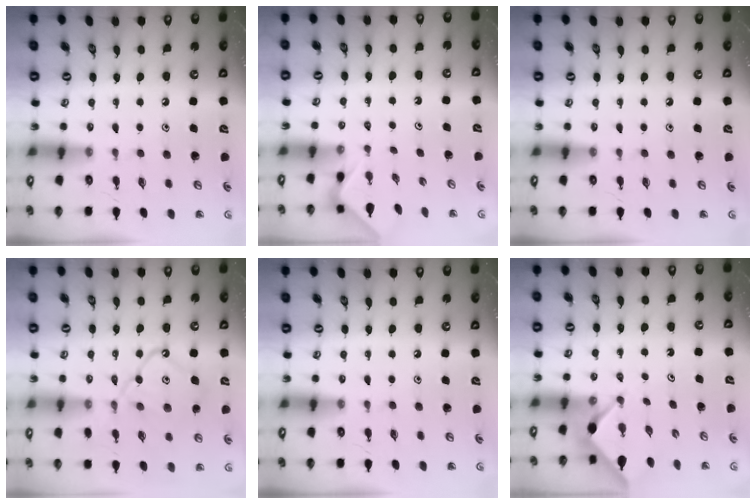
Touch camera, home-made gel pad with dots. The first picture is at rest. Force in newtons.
{"total": 1.9, "press": 1.9, "slide": 0.3}
{"total": 0.0}
{"total": 12.5, "press": 12.5, "slide": 1.2}
{"total": 0.0}
{"total": 2.8, "press": 2.8, "slide": 0.4}